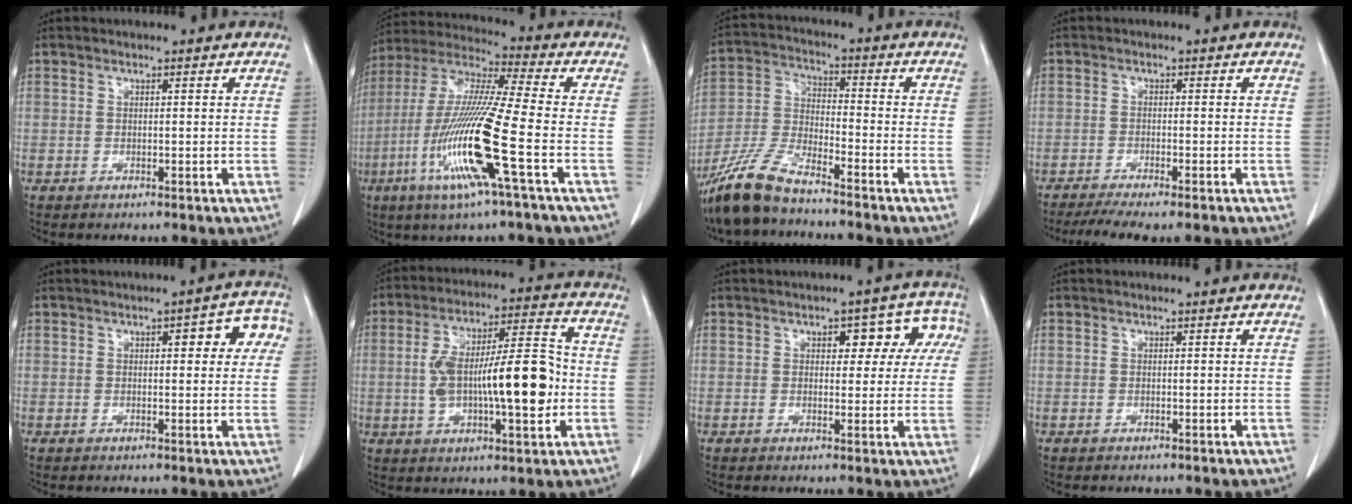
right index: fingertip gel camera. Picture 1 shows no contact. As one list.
[{"total": 17.0, "force": [-5.7, -0.7, 16.0], "torque": [-0.332, -0.022, -0.116]}, {"total": 10.6, "force": [-8.5, 2.0, 5.9], "torque": [-0.132, -0.016, -0.170]}, {"total": 8.4, "force": [-7.0, 0.8, 4.5], "torque": [-0.059, -0.011, -0.108]}, {"total": 6.3, "force": [1.8, 2.2, 5.7], "torque": [-0.055, 0.023, 0.013]}, {"total": 16.1, "force": [-1.5, 4.1, 15.5], "torque": [-0.266, 0.021, -0.016]}, {"total": 7.4, "force": [2.2, 4.1, 5.7], "torque": [-0.047, 0.035, 0.024]}, {"total": 0.0}]